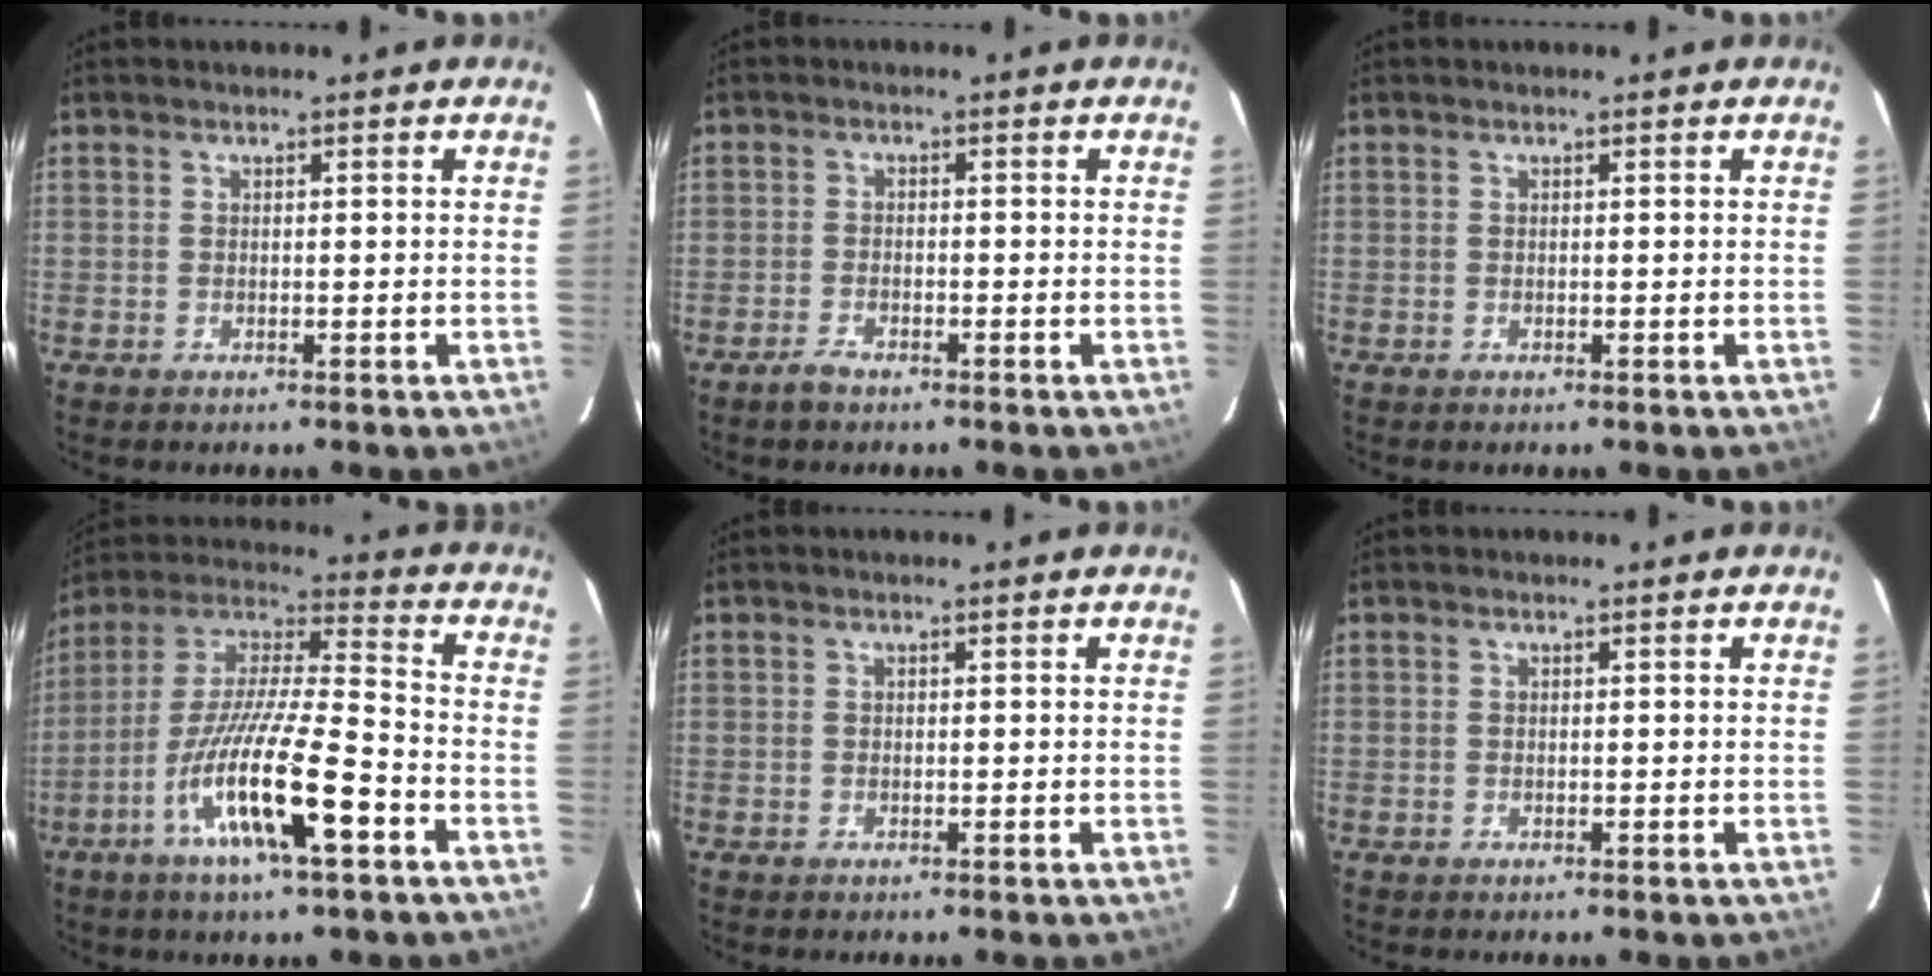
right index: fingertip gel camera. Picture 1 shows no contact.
{"total": 2.6, "force": [-2.0, 0.8, 1.3], "torque": [-0.037, 0.000, -0.040]}
{"total": 0.0}
{"total": 18.1, "force": [-8.3, 2.6, 15.8], "torque": [-0.301, -0.024, -0.160]}
{"total": 0.0}
{"total": 0.0}